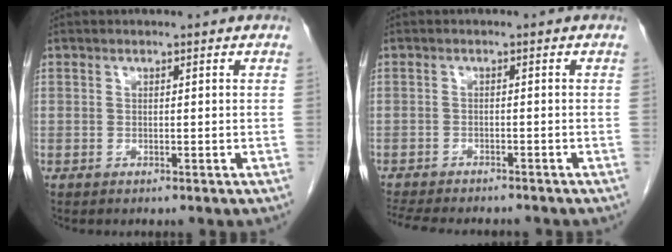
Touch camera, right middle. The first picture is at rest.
{"total": 11.2, "force": [-9.9, 2.7, 4.5], "torque": [-0.087, -0.011, -0.137]}